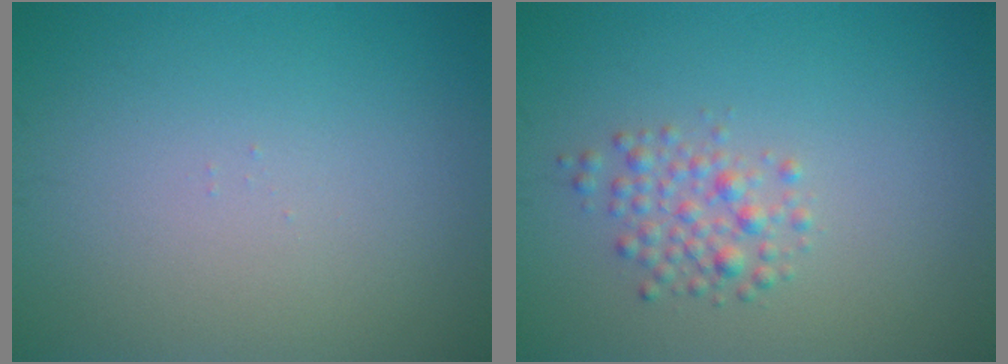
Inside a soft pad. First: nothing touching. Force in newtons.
{"total": 2.2, "press": 2.2, "slide": 0.1}